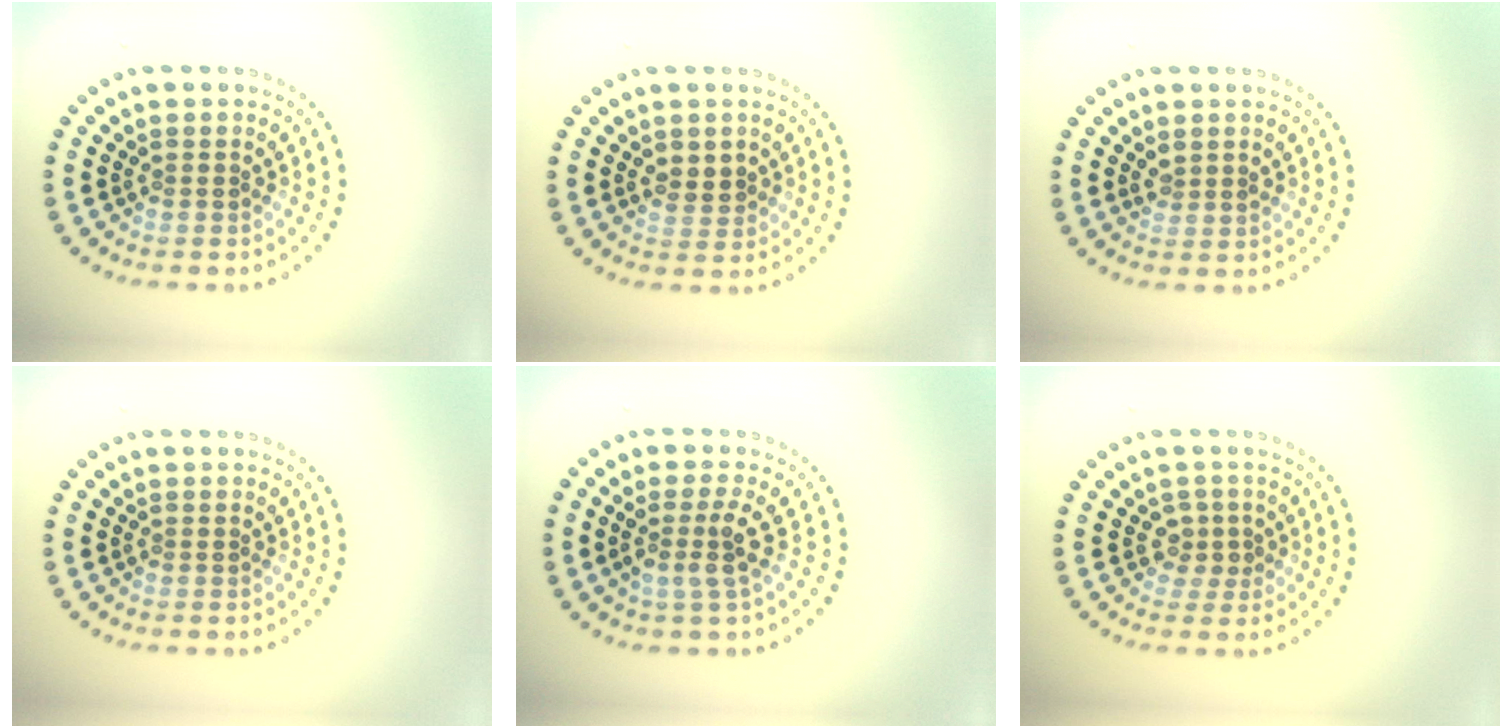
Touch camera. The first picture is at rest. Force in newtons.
{"total": 1.8, "press": 1.7, "slide": 0.5}
{"total": 0.9, "press": 0.8, "slide": 0.5}
{"total": 0.0}
{"total": 2.5, "press": 1.9, "slide": 1.6}
{"total": 1.8, "press": 1.4, "slide": 1.1}